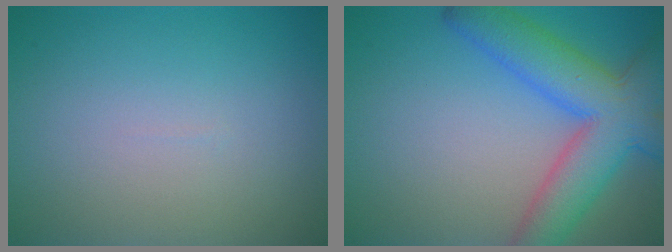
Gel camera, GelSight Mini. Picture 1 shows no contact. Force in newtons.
{"total": 8.6, "press": 8.6, "slide": 0.4}